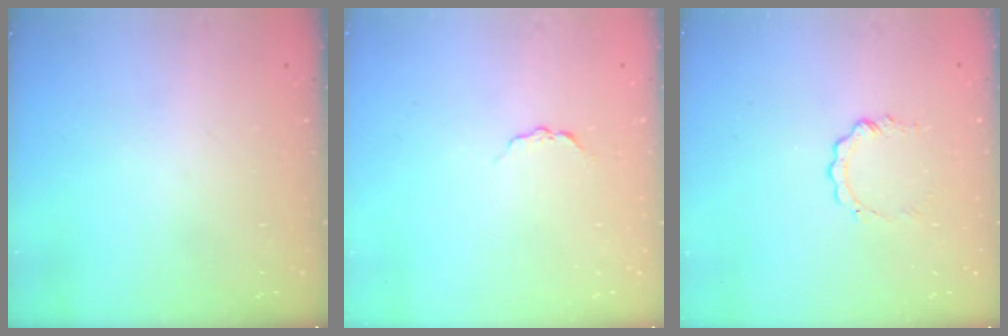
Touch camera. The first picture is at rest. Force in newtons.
{"total": 3.1, "press": 3.1, "slide": 0.3}
{"total": 3.7, "press": 3.7, "slide": 0.4}